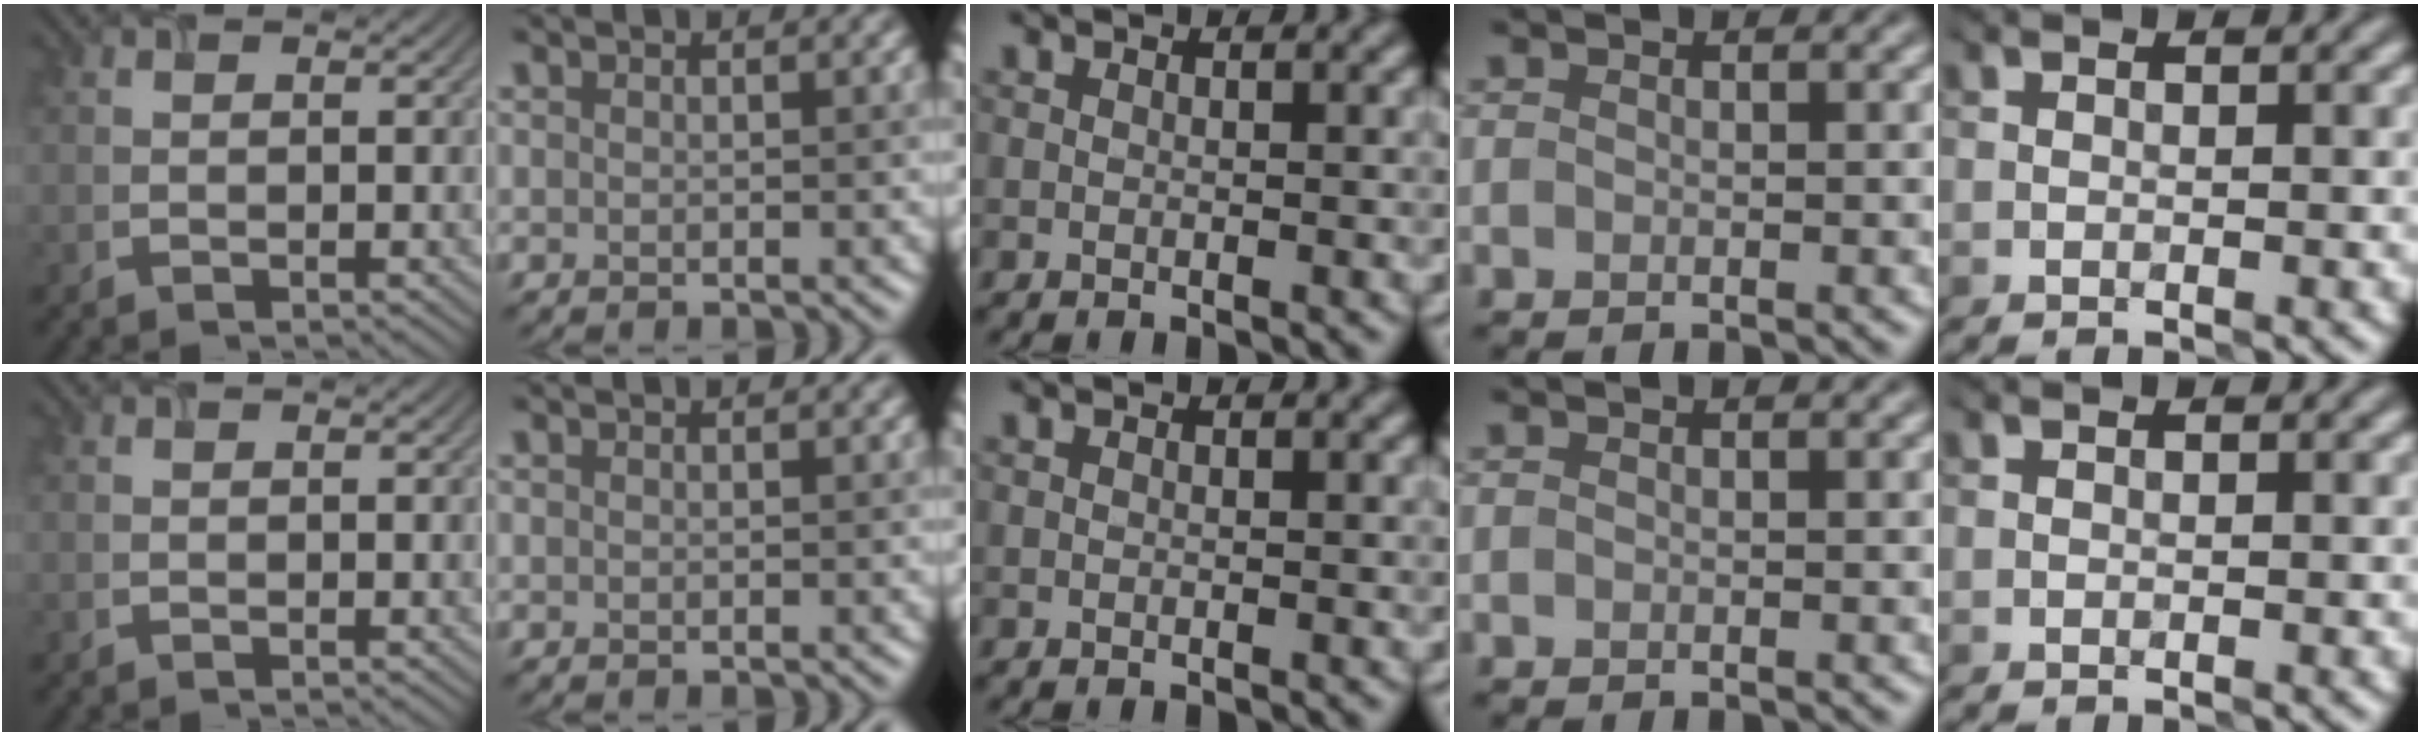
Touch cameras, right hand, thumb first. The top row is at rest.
{}